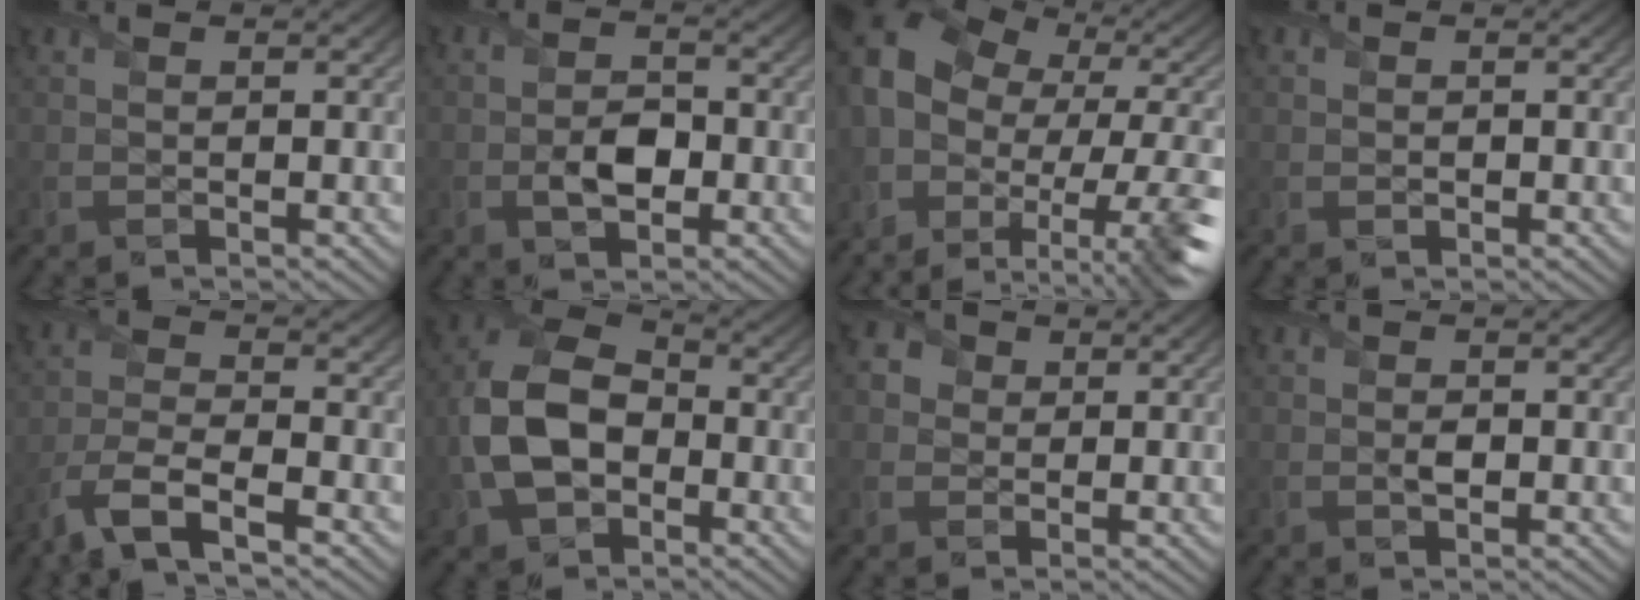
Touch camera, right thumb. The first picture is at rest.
{"total": 3.7, "force": [-0.9, 2.1, 2.8], "torque": [-0.059, 0.003, -0.019]}
{"total": 16.4, "force": [-2.2, 11.4, 11.6], "torque": [-0.252, -0.033, 0.007]}
{"total": 0.0}
{"total": 7.5, "force": [-5.2, 2.0, 5.1], "torque": [-0.116, -0.004, -0.117]}
{"total": 12.8, "force": [-2.6, 8.7, 9.1], "torque": [-0.225, -0.012, -0.058]}
{"total": 2.6, "force": [0.5, 2.4, 0.9], "torque": [-0.023, 0.007, 0.003]}
{"total": 1.1, "force": [-0.1, 0.4, 1.0], "torque": [-0.020, 0.003, -0.003]}